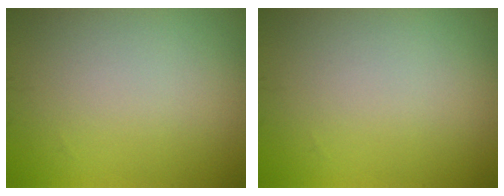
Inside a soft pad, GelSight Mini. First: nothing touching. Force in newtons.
{"total": 0.0}